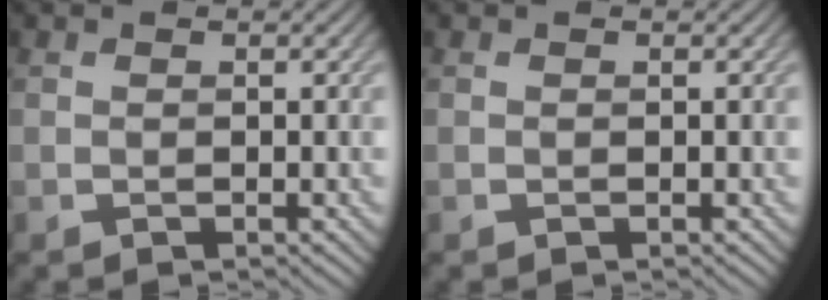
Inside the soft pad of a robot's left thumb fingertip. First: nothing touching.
{"total": 0.0}